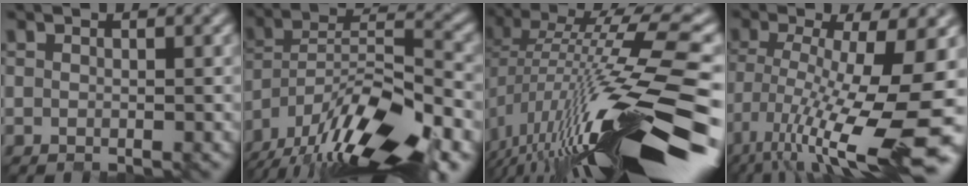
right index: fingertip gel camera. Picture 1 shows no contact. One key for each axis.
{"total": 15.7, "fx": -10.7, "fy": 4.8, "fz": 10.5, "tx": -0.199, "ty": 0.007, "tz": -0.186}
{"total": 16.3, "fx": -4.0, "fy": 4.8, "fz": 15.1, "tx": -0.257, "ty": 0.019, "tz": -0.065}
{"total": 14.7, "fx": -5.6, "fy": 3.6, "fz": 13.2, "tx": -0.236, "ty": -0.020, "tz": -0.090}